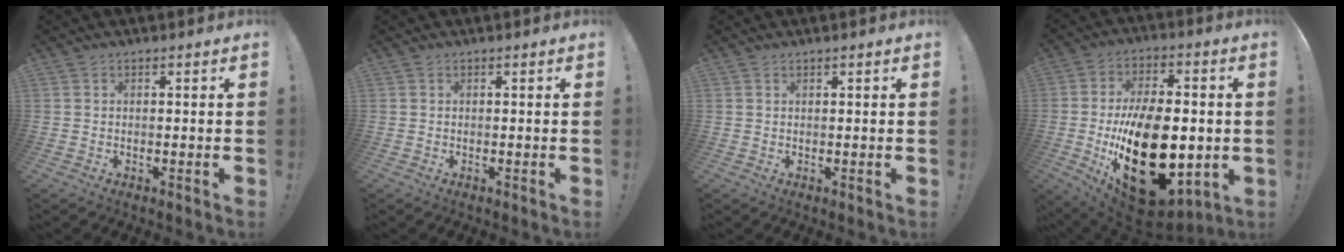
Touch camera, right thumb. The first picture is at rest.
{"total": 0.0}
{"total": 0.6, "force": [0.4, 0.0, 0.4], "torque": [-0.005, 0.000, 0.007]}
{"total": 29.9, "force": [-5.4, 16.8, 24.2], "torque": [-0.417, 0.019, -0.066]}